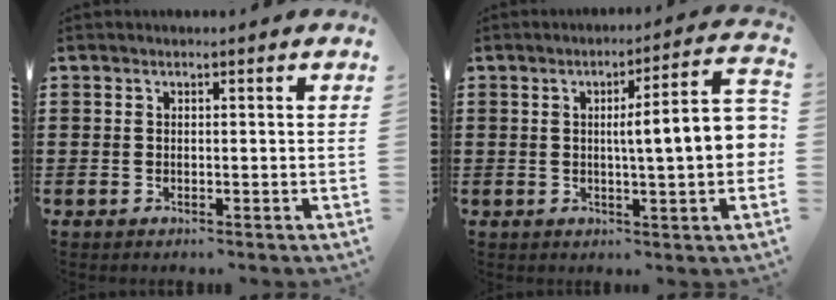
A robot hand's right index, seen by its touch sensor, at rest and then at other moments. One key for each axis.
{"total": 8.9, "fx": 0.3, "fy": 1.0, "fz": 8.9, "tx": -0.134, "ty": -0.009, "tz": -0.006}